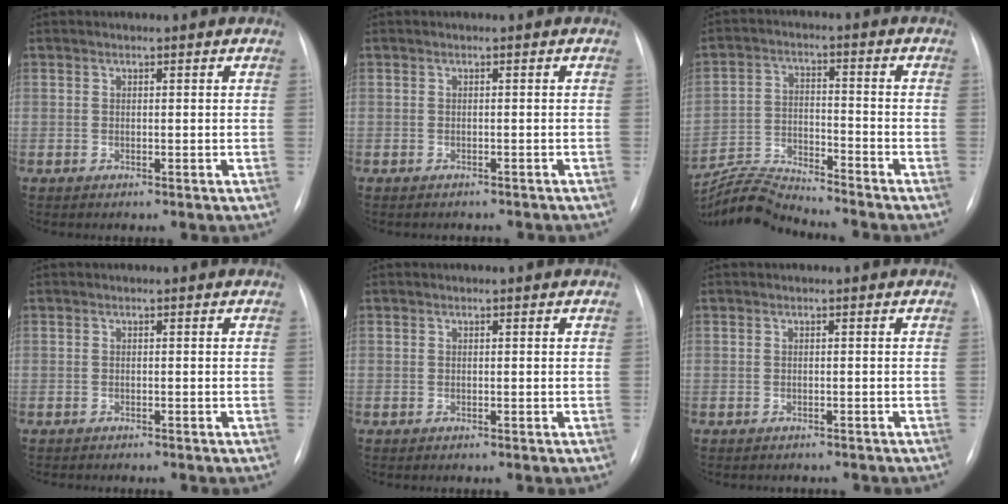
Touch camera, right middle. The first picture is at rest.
{"total": 4.9, "force": [-4.4, 1.7, 1.5], "torque": [-0.016, 0.003, -0.047]}
{"total": 8.8, "force": [-8.7, -1.1, 0.4], "torque": [-0.016, 0.005, -0.161]}
{"total": 2.3, "force": [-2.0, 0.6, 0.9], "torque": [-0.018, -0.007, -0.018]}
{"total": 0.0}
{"total": 5.0, "force": [-4.4, 1.7, 1.6], "torque": [-0.017, 0.003, -0.047]}